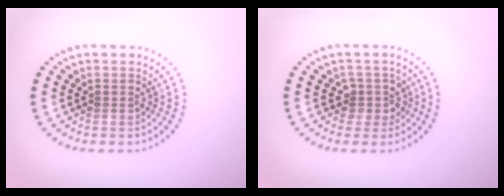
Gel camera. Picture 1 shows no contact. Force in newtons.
{"total": 2.0, "press": 1.6, "slide": 1.3}